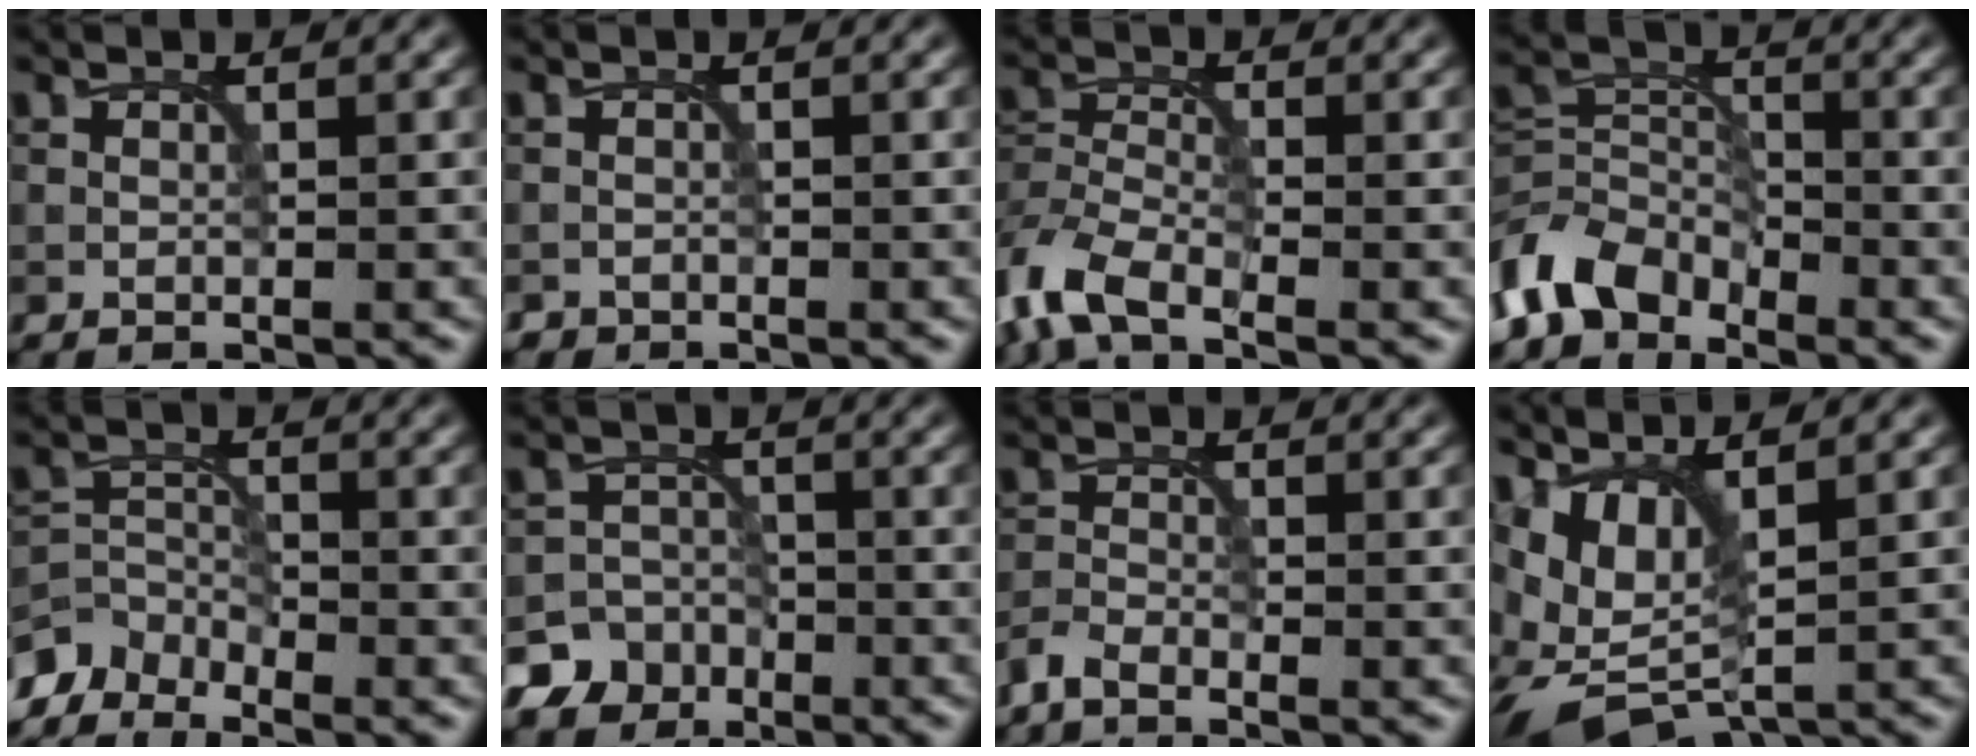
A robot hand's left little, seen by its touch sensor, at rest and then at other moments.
{"total": 0.6, "force": [-0.4, -0.2, -0.4], "torque": [0.010, 0.000, -0.011]}
{"total": 6.3, "force": [-4.2, 2.6, 3.8], "torque": [-0.085, -0.005, -0.098]}
{"total": 5.9, "force": [-4.4, 3.0, 2.6], "torque": [-0.050, 0.000, -0.101]}
{"total": 3.9, "force": [-3.7, 1.3, 0.6], "torque": [-0.011, -0.004, -0.085]}
{"total": 6.3, "force": [-4.3, 4.6, 0.7], "torque": [0.002, -0.010, -0.088]}
{"total": 2.1, "force": [-1.9, 0.4, 0.8], "torque": [-0.022, -0.003, -0.049]}
{"total": 8.5, "force": [0.0, 4.3, 7.4], "torque": [-0.154, 0.005, -0.005]}